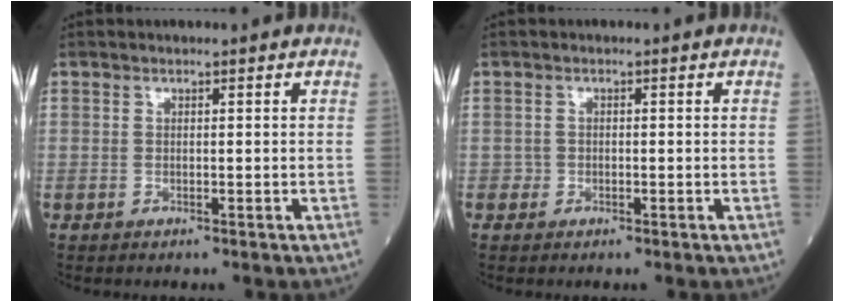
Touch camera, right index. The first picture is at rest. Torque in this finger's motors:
{"motor_torque": [-0.09, 0.09, -0.02, -0.01]}